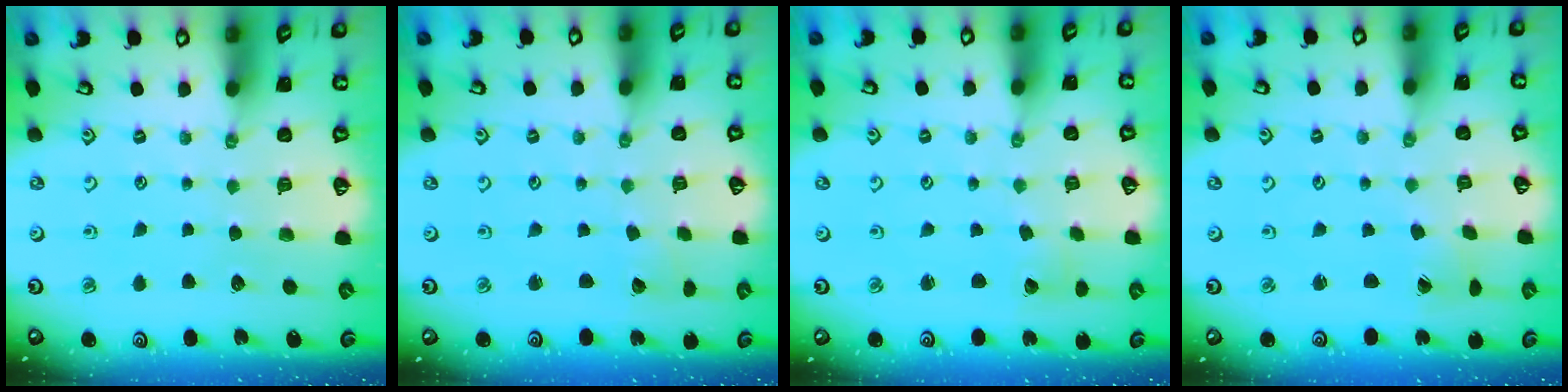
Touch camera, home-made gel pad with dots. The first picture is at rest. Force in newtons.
{"total": 1.7, "press": 1.7, "slide": 0.1}
{"total": 2.0, "press": 2.0, "slide": 0.1}
{"total": 1.7, "press": 1.7, "slide": 0.1}